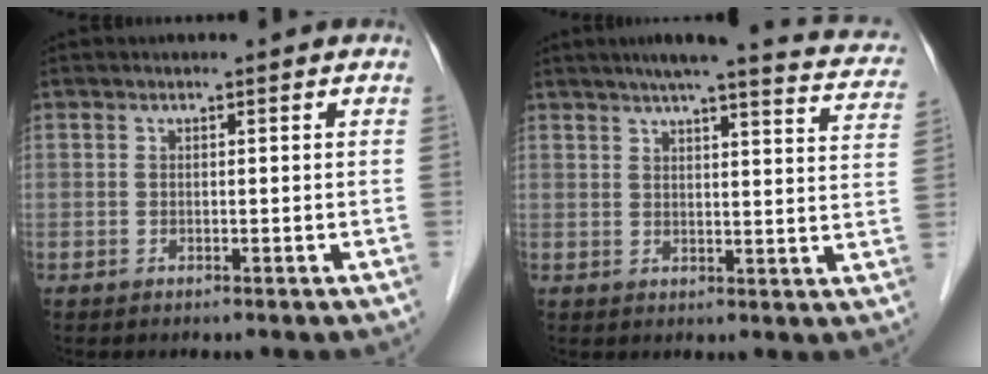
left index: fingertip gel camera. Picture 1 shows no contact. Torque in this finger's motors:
{"motor_torque": [0.48, -0.53, 0.32, 0.07]}